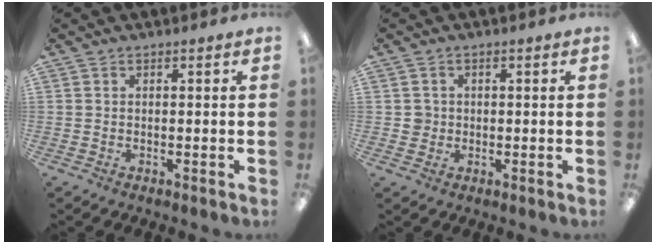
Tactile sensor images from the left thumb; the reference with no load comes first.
{"total": 2.5, "force": [0.1, 2.5, 0.2], "torque": [0.000, 0.001, -0.002]}